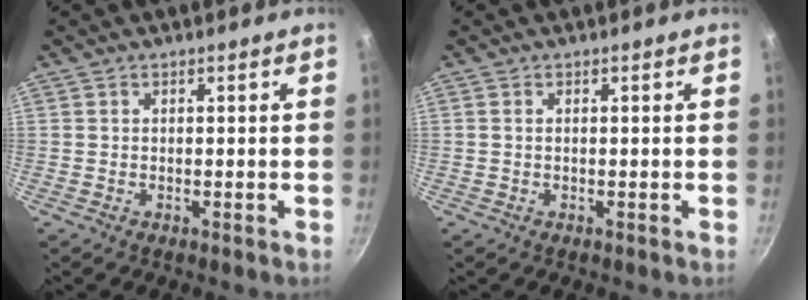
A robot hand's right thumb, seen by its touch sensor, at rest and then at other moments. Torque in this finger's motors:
{"motor_torque": [0.28, -0.39, 0.15, -0.19, 0.01]}